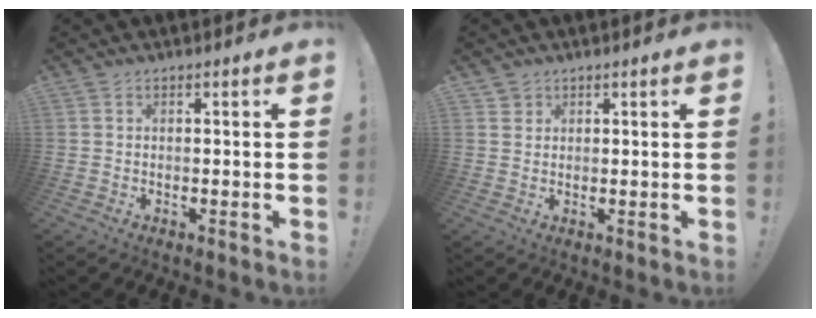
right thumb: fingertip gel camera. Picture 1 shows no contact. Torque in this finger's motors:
{"motor_torque": [-0.17, -0.13, -0.48, -0.19, -0.18]}